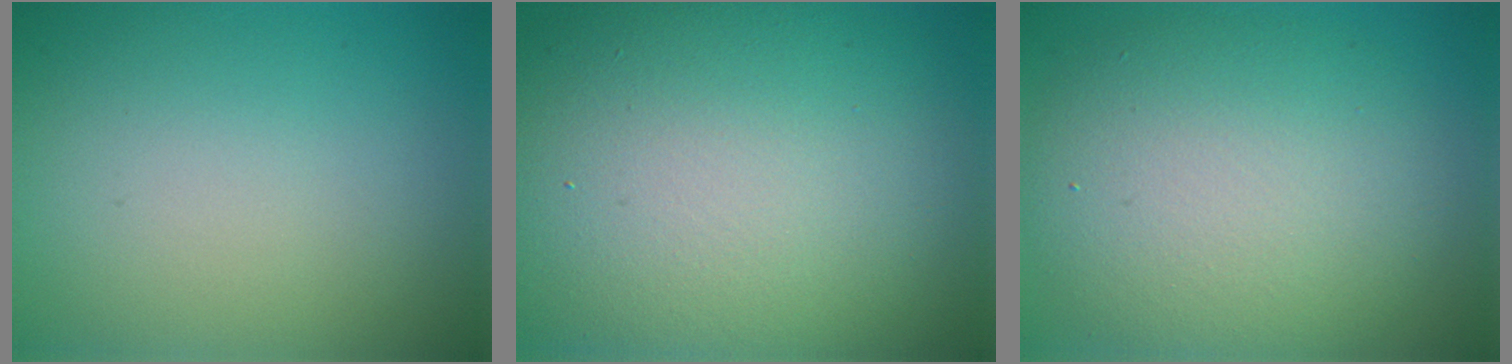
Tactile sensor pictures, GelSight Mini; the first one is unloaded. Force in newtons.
{"total": 15.6, "press": 15.5, "slide": 1.5}
{"total": 8.2, "press": 8.2, "slide": 0.8}